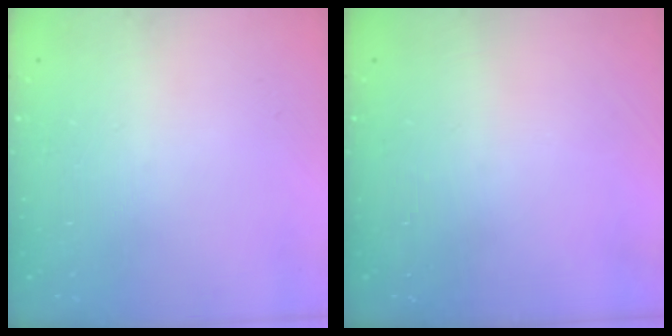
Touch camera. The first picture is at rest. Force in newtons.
{"total": 0.0}